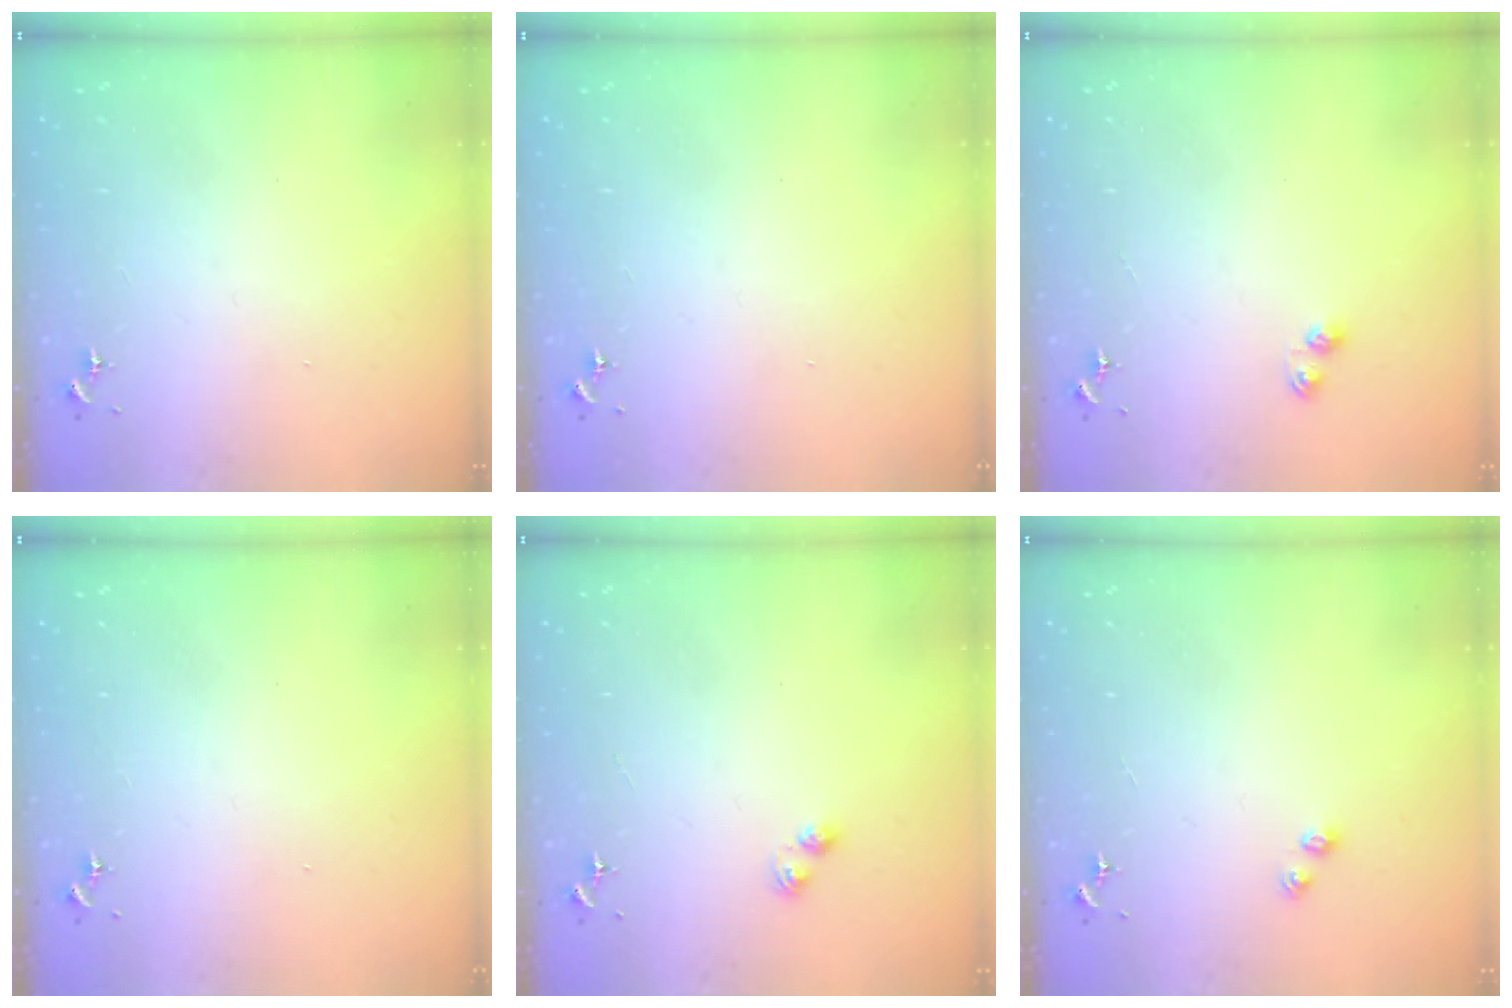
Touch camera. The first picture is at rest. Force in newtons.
{"total": 0.0}
{"total": 3.1, "press": 3.1, "slide": 0.3}
{"total": 0.0}
{"total": 2.8, "press": 2.7, "slide": 0.4}
{"total": 3.2, "press": 3.2, "slide": 0.6}